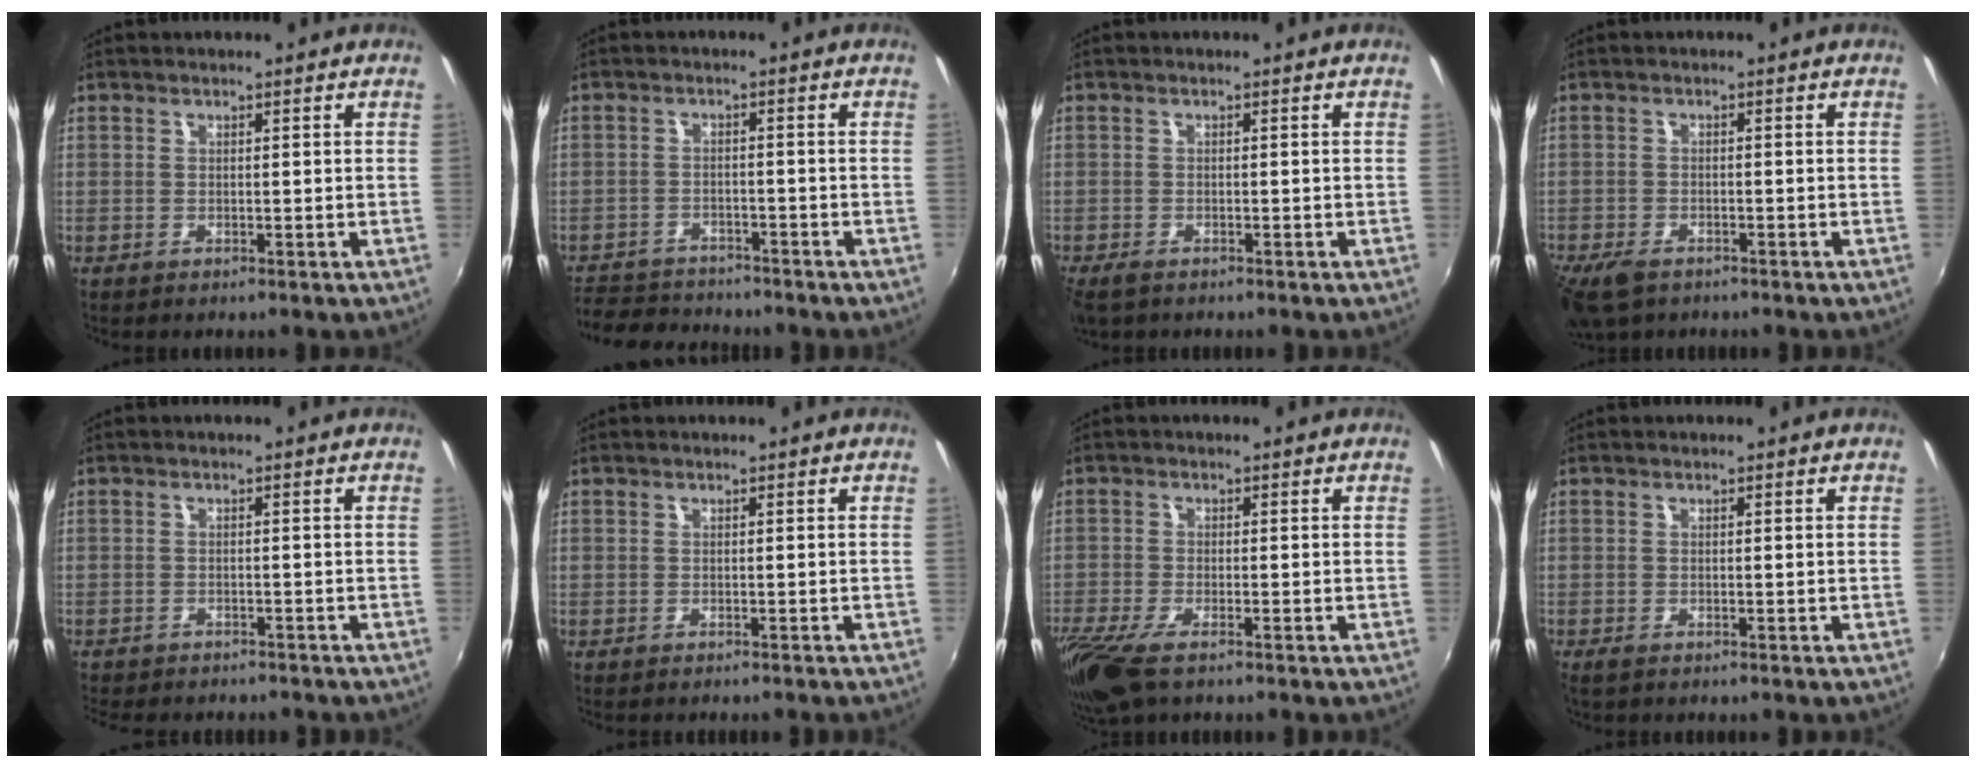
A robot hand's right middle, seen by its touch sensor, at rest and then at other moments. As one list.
[{"total": 9.9, "force": [-8.9, 3.6, 2.5], "torque": [-0.080, 0.002, -0.145]}, {"total": 3.2, "force": [-2.4, 1.3, 1.7], "torque": [-0.040, -0.015, -0.043]}, {"total": 7.1, "force": [-5.1, 3.4, 3.5], "torque": [-0.097, -0.026, -0.098]}, {"total": 6.8, "force": [-6.2, 1.9, 2.3], "torque": [-0.060, -0.018, -0.092]}, {"total": 1.4, "force": [-1.3, 0.2, 0.5], "torque": [-0.013, -0.009, -0.019]}, {"total": 10.3, "force": [-7.0, 3.2, 6.9], "torque": [-0.167, -0.047, -0.137]}, {"total": 1.3, "force": [-1.0, 0.4, 0.7], "torque": [-0.015, -0.006, -0.020]}]